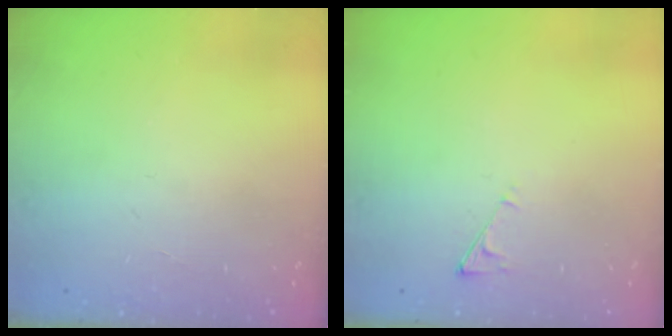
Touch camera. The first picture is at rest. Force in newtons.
{"total": 3.1, "press": 3.1, "slide": 0.4}